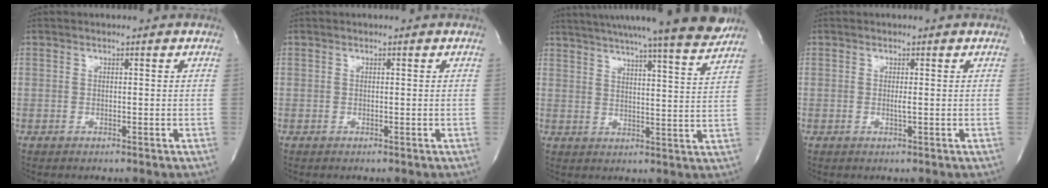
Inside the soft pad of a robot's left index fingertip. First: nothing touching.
{"total": 0.0}
{"total": 20.7, "force": [18.4, -0.5, 9.5], "torque": [-0.150, -0.029, 0.241]}
{"total": 0.8, "force": [-0.1, -0.1, 0.8], "torque": [-0.018, -0.004, -0.002]}